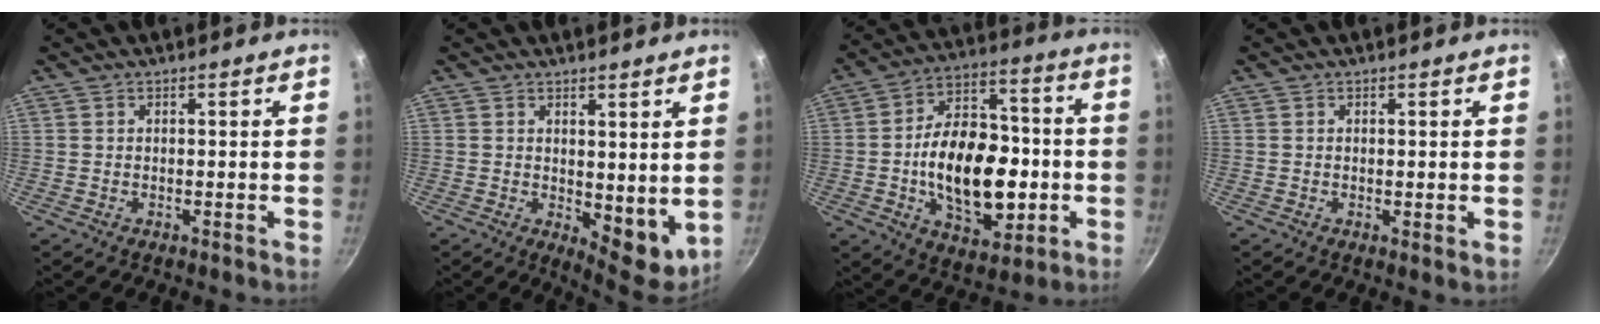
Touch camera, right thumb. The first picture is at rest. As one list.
[{"total": 7.7, "force": [1.4, 3.9, 6.5], "torque": [-0.070, -0.021, 0.030]}, {"total": 22.0, "force": [-3.5, 13.7, 16.9], "torque": [-0.230, 0.039, -0.047]}, {"total": 0.7, "force": [0.2, 0.2, 0.7], "torque": [-0.009, -0.006, -0.001]}]